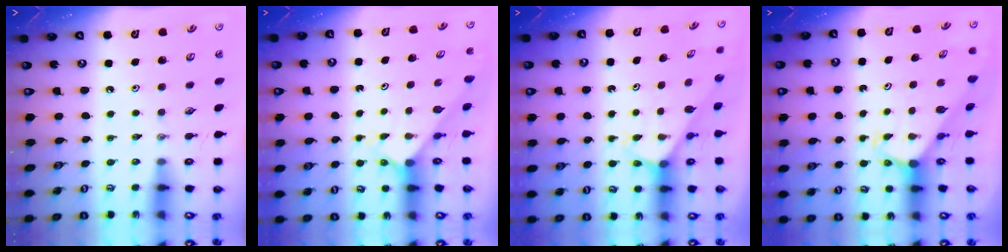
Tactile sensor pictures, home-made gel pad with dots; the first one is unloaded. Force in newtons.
{"total": 2.1, "press": 2.1, "slide": 0.2}
{"total": 2.4, "press": 2.4, "slide": 0.1}
{"total": 2.9, "press": 2.9, "slide": 0.2}